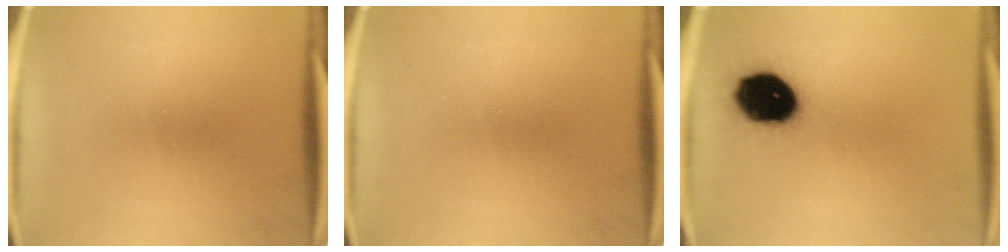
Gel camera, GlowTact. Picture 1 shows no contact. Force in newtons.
{"total": 0.0}
{"total": 15.4}